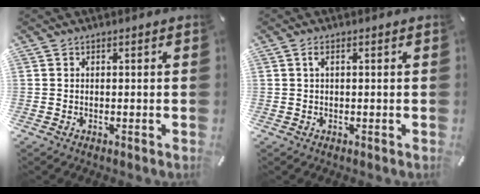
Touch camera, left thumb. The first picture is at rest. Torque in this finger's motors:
{"motor_torque": [0.03, -0.14, 0.09, 0.11, 0.00]}